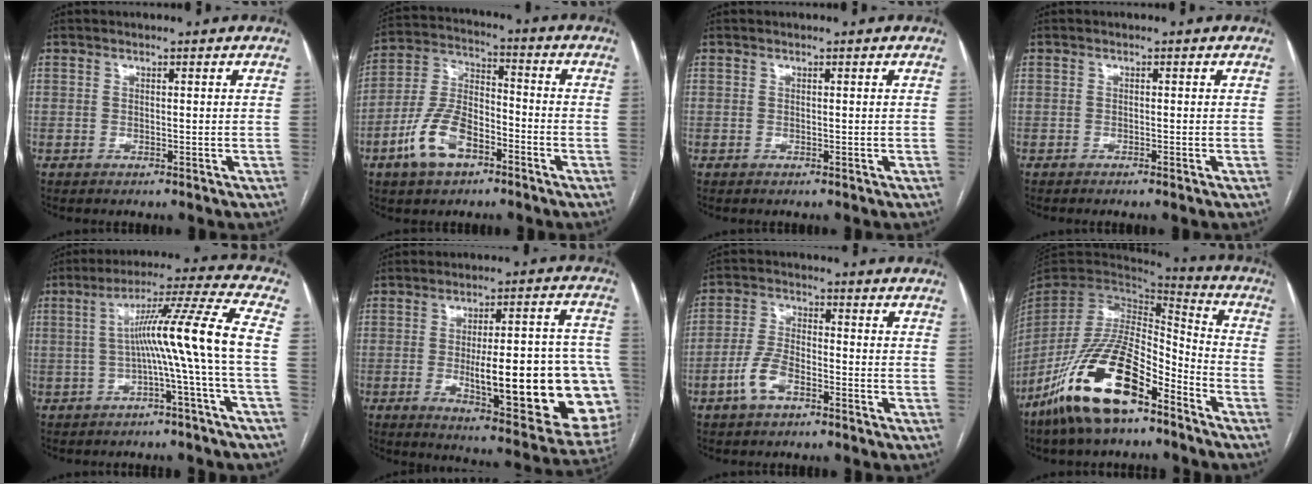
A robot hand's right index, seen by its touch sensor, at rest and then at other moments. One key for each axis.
{"total": 11.3, "fx": -5.7, "fy": 5.4, "fz": 8.1, "tx": -0.184, "ty": 0.012, "tz": -0.104}
{"total": 0.0}
{"total": 0.8, "fx": -0.6, "fy": -0.1, "fz": 0.5, "tx": -0.013, "ty": 0.002, "tz": -0.010}
{"total": 11.4, "fx": -1.2, "fy": -2.6, "fz": 11.1, "tx": -0.176, "ty": 0.027, "tz": -0.016}
{"total": 25.2, "fx": -4.4, "fy": 5.6, "fz": 24.1, "tx": -0.246, "ty": 0.014, "tz": -0.039}
{"total": 6.0, "fx": -3.2, "fy": 2.5, "fz": 4.4, "tx": -0.104, "ty": 0.009, "tz": -0.061}
{"total": 19.5, "fx": -12.4, "fy": 5.6, "fz": 13.9, "tx": -0.301, "ty": -0.020, "tz": -0.233}